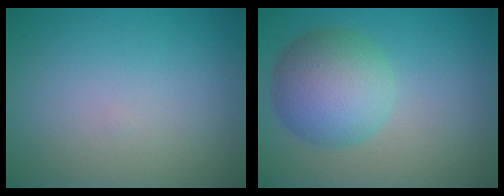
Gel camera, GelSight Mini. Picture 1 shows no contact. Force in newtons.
{"total": 6.2, "press": 6.2, "slide": 0.1}